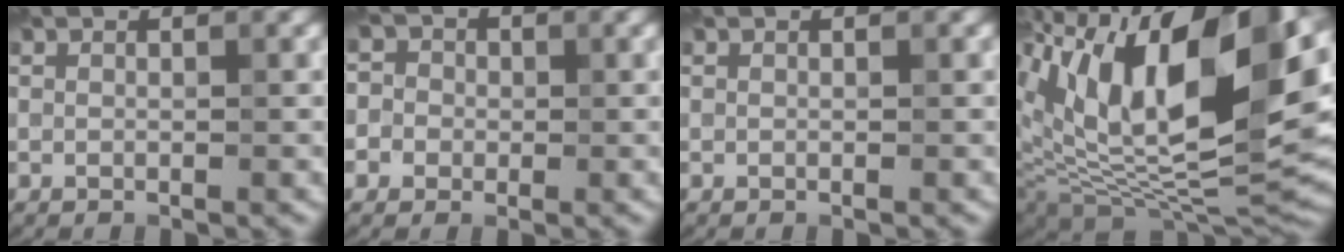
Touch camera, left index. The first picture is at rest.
{"total": 4.4, "force": [0.6, 4.1, 1.5], "torque": [0.003, 0.036, -0.024]}
{"total": 0.0}
{"total": 18.4, "force": [6.1, 8.6, 15.0], "torque": [-0.261, 0.019, 0.109]}